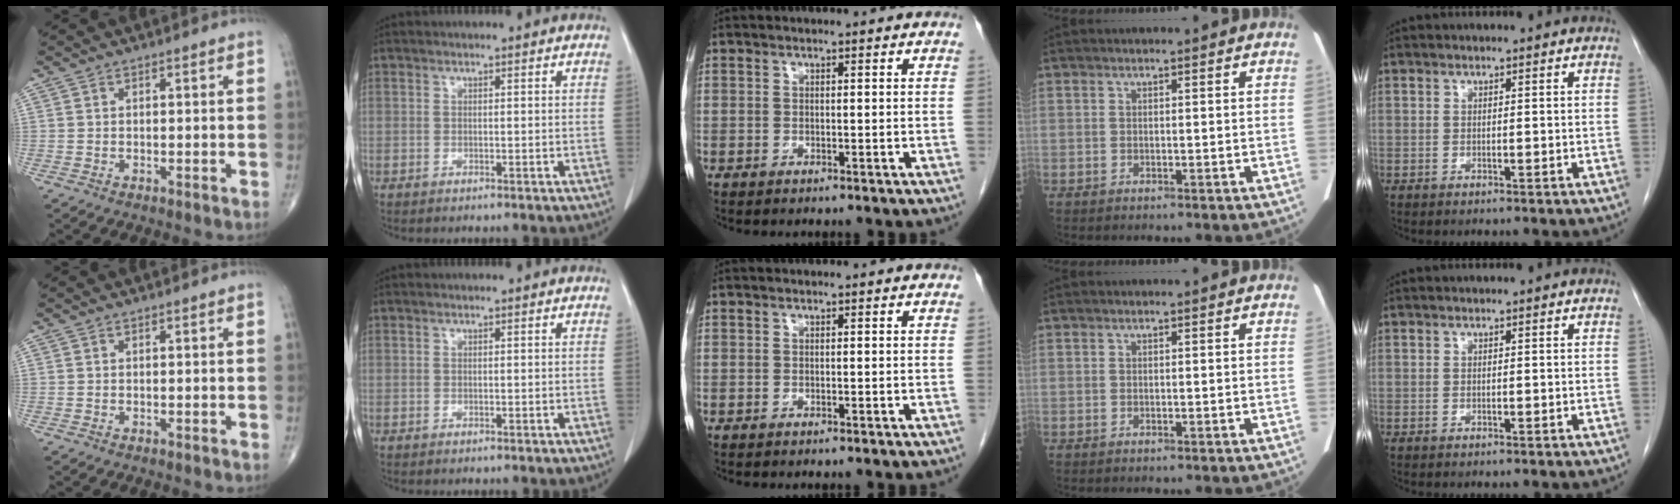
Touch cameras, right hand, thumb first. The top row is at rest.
{}